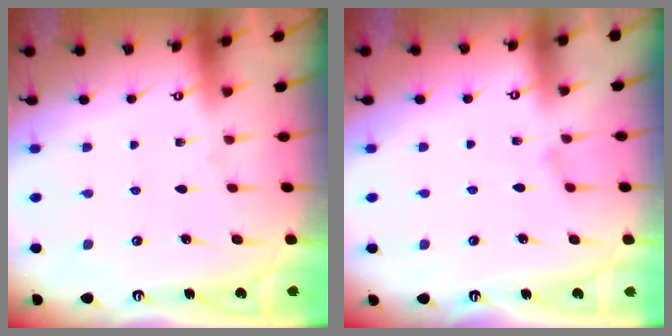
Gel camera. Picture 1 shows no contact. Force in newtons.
{"total": 1.2, "press": 1.1, "slide": 0.3}